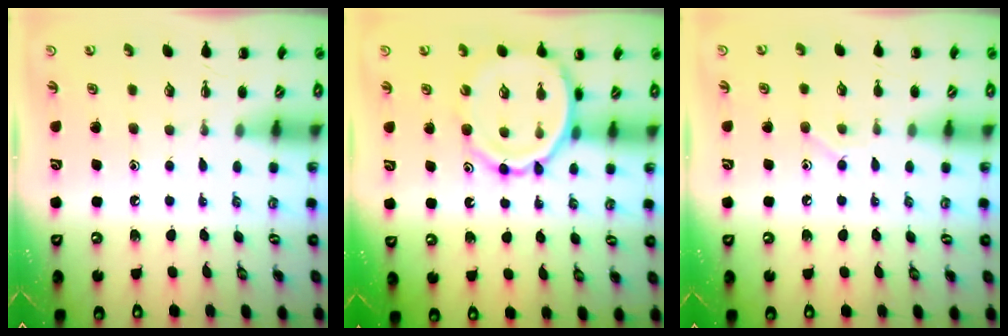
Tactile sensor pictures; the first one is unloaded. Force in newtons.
{"total": 10.8, "press": 10.4, "slide": 2.8}
{"total": 7.0, "press": 6.9, "slide": 1.2}